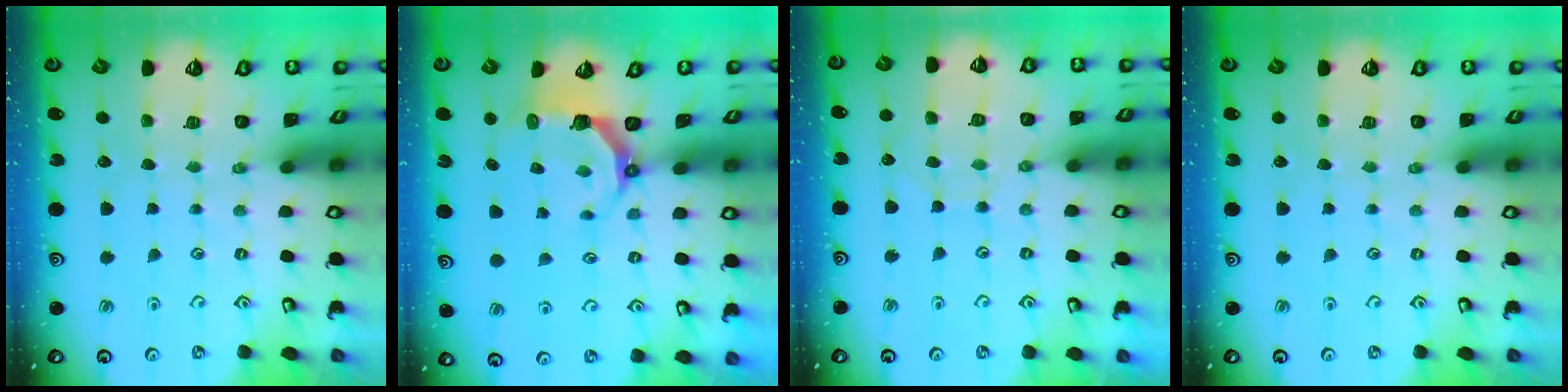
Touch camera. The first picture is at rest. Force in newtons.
{"total": 5.3, "press": 3.5, "slide": 4.0}
{"total": 5.4, "press": 5.4, "slide": 0.6}
{"total": 0.0}